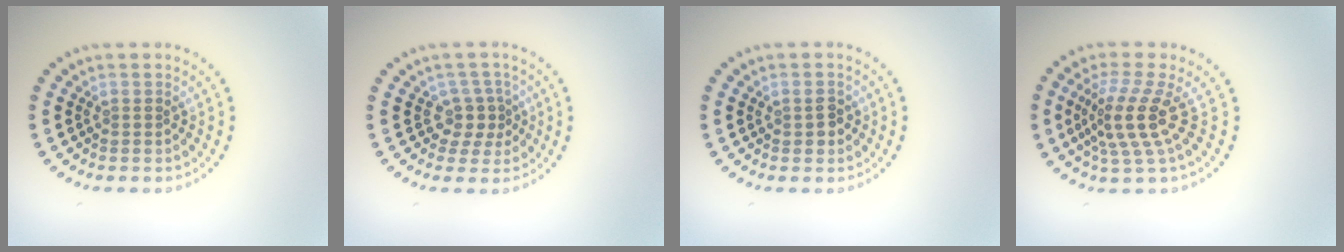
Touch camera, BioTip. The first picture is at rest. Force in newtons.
{"total": 2.4, "press": 1.8, "slide": 1.5}
{"total": 1.5, "press": 1.5, "slide": 0.3}
{"total": 4.1, "press": 3.0, "slide": 2.8}